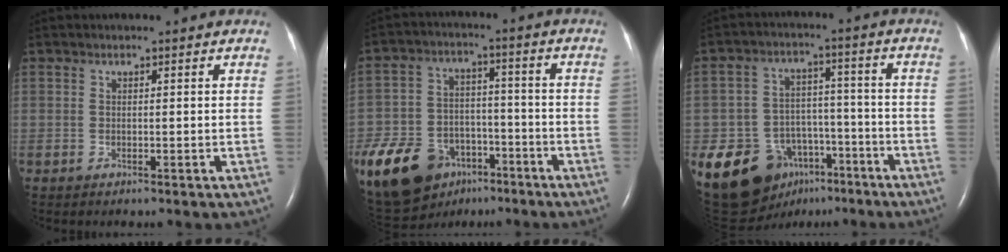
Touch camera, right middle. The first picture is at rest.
{"total": 21.5, "force": [-12.5, 14.0, 10.5], "torque": [-0.267, 0.011, -0.203]}
{"total": 15.6, "force": [-8.5, 11.6, 6.2], "torque": [-0.109, 0.044, -0.122]}